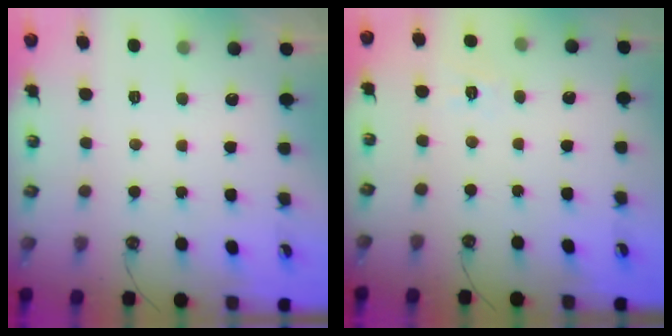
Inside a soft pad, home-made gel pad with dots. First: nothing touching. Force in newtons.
{"total": 3.8, "press": 3.8, "slide": 0.5}